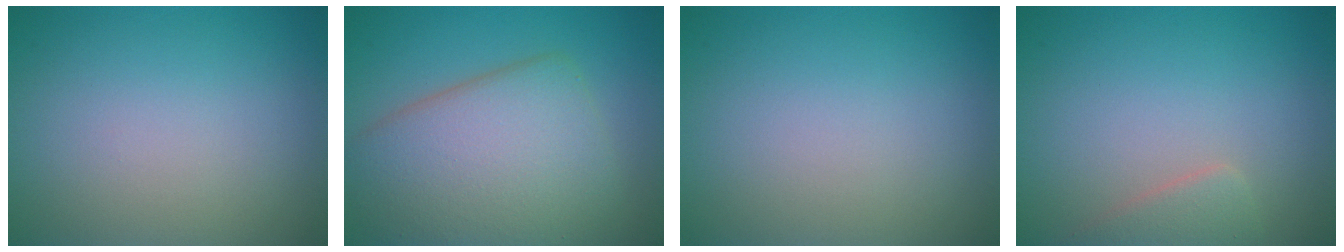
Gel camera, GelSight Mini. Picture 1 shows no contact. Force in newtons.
{"total": 8.9, "press": 8.9, "slide": 0.5}
{"total": 0.0}
{"total": 2.0, "press": 2.0, "slide": 0.1}